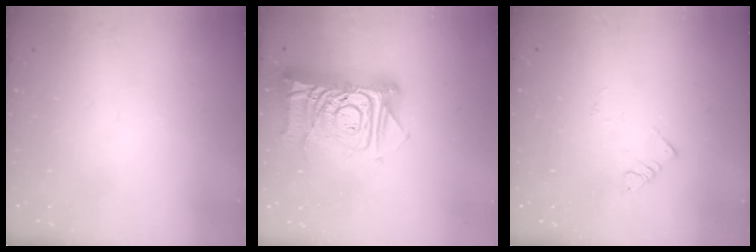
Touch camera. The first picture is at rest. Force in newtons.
{"total": 17.4, "press": 17.3, "slide": 2.2}
{"total": 2.6, "press": 2.6, "slide": 0.3}